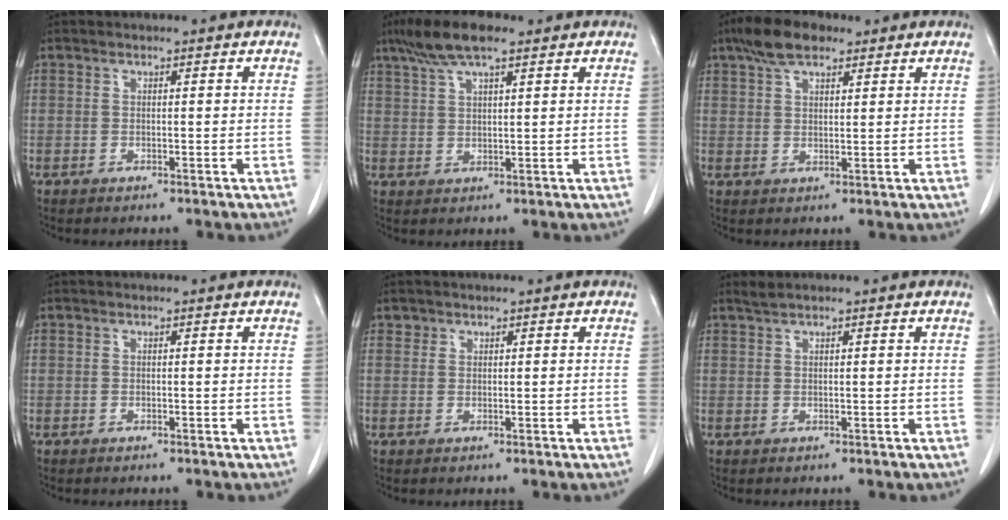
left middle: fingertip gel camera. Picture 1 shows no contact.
{"total": 7.6, "force": [5.4, 1.5, 5.2], "torque": [-0.108, 0.018, 0.097]}
{"total": 6.5, "force": [4.5, 2.6, 4.0], "torque": [-0.078, 0.018, 0.081]}
{"total": 0.0}
{"total": 0.7, "force": [0.5, 0.5, 0.0], "torque": [0.006, 0.001, 0.007]}
{"total": 1.1, "force": [1.0, -0.2, 0.4], "torque": [-0.014, 0.007, 0.025]}